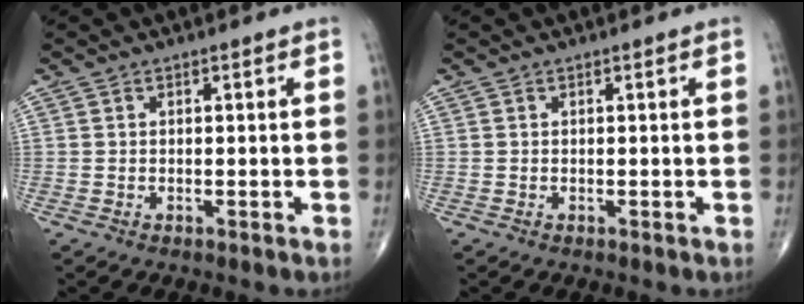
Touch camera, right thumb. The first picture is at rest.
{"total": 0.0}